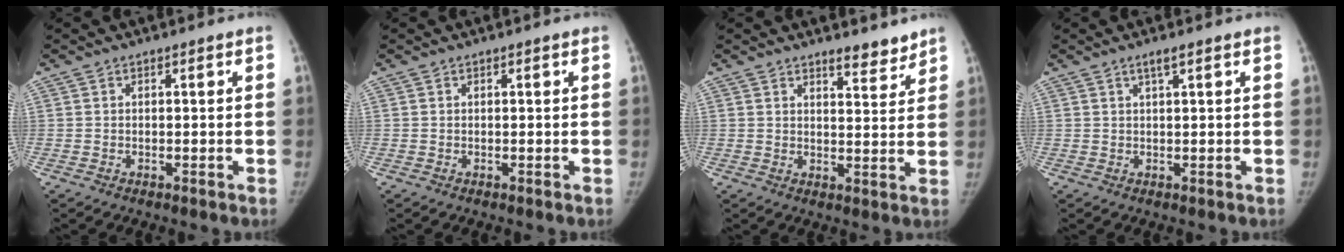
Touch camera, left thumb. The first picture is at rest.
{"total": 0.0}
{"total": 4.6, "force": [3.9, 1.4, 1.9], "torque": [-0.010, -0.032, 0.057]}
{"total": 1.8, "force": [1.0, 0.1, 1.4], "torque": [-0.029, -0.001, 0.022]}